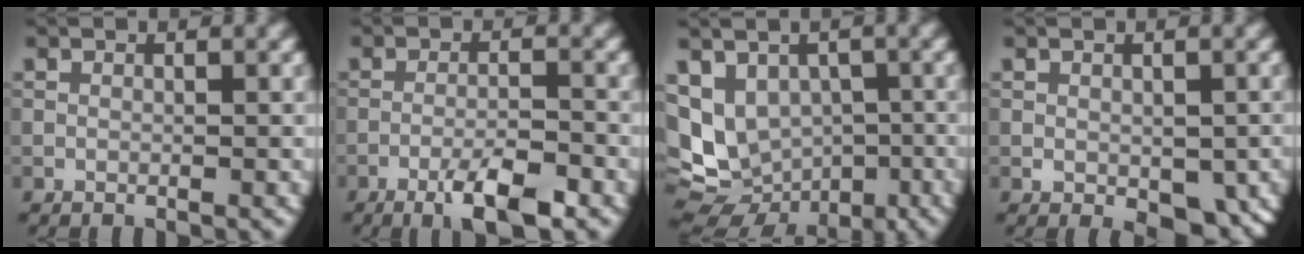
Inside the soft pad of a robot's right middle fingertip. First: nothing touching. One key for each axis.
{"total": 4.5, "fx": -2.8, "fy": 0.7, "fz": 3.5, "tx": -0.065, "ty": 0.001, "tz": -0.050}
{"total": 10.4, "fx": -2.2, "fy": 8.4, "fz": 5.7, "tx": -0.115, "ty": -0.017, "tz": -0.003}
{"total": 3.8, "fx": -1.2, "fy": 2.2, "fz": 2.9, "tx": -0.040, "ty": -0.013, "tz": -0.012}